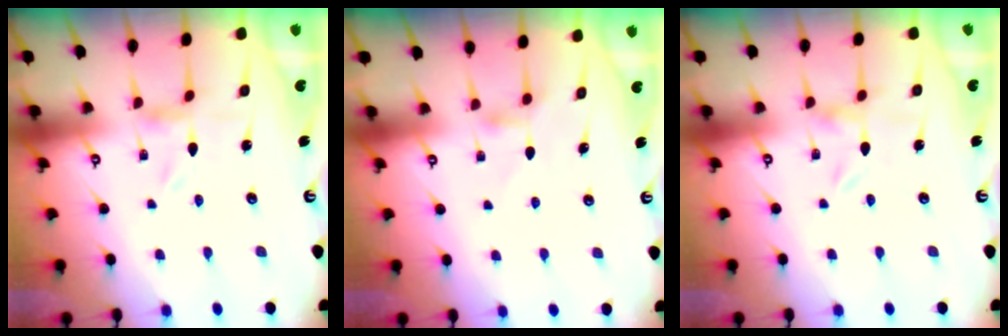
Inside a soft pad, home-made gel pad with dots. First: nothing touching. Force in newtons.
{"total": 2.8, "press": 2.7, "slide": 0.5}
{"total": 0.0}